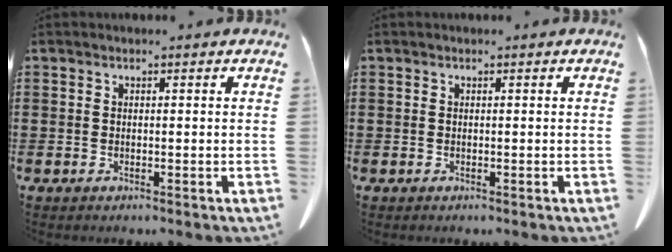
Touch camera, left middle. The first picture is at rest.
{"total": 0.0}